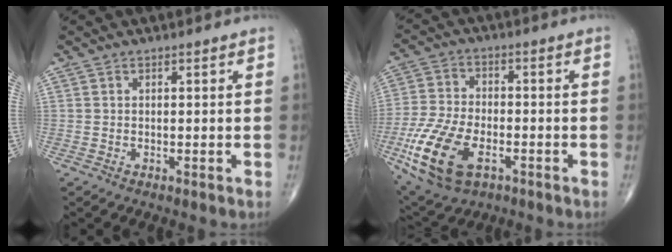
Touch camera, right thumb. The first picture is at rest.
{"total": 16.0, "force": [-6.1, 8.6, 12.0], "torque": [-0.250, 0.004, -0.108]}